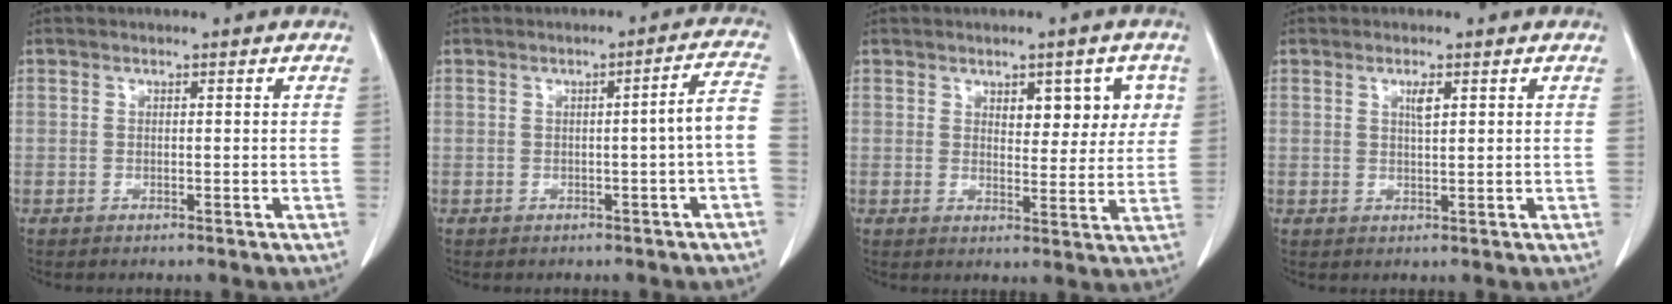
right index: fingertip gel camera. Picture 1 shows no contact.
{"total": 4.5, "force": [-1.0, -0.6, 4.3], "torque": [-0.053, 0.010, -0.015]}
{"total": 6.5, "force": [2.5, 3.0, 5.2], "torque": [-0.055, 0.010, 0.036]}
{"total": 1.8, "force": [0.8, 0.2, 1.6], "torque": [-0.030, -0.002, 0.014]}